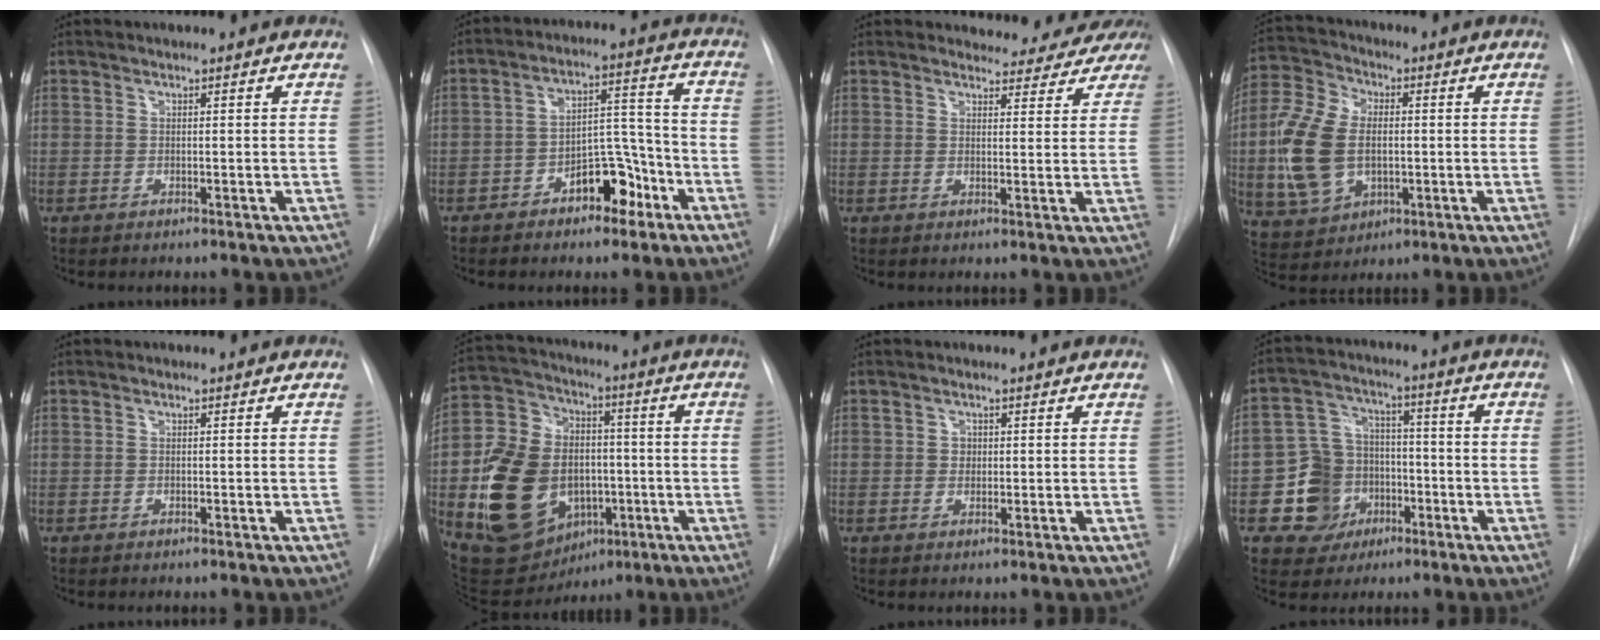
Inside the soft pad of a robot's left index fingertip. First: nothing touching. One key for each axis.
{"total": 8.5, "fx": -4.9, "fy": 4.2, "fz": 5.5, "tx": -0.080, "ty": 0.032, "tz": -0.075}
{"total": 7.8, "fx": 7.4, "fy": 2.4, "fz": 0.4, "tx": 0.020, "ty": -0.008, "tz": 0.063}
{"total": 13.5, "fx": -0.6, "fy": 9.2, "fz": 9.9, "tx": -0.237, "ty": 0.016, "tz": -0.005}
{"total": 0.0}
{"total": 20.5, "fx": -4.3, "fy": 15.2, "fz": 13.1, "tx": -0.248, "ty": 0.038, "tz": -0.046}
{"total": 1.3, "fx": 0.2, "fy": 1.2, "fz": 0.4, "tx": -0.004, "ty": 0.000, "tz": 0.002}
{"total": 9.8, "fx": -3.5, "fy": 8.9, "fz": 1.8, "tx": -0.026, "ty": 0.032, "tz": -0.048}